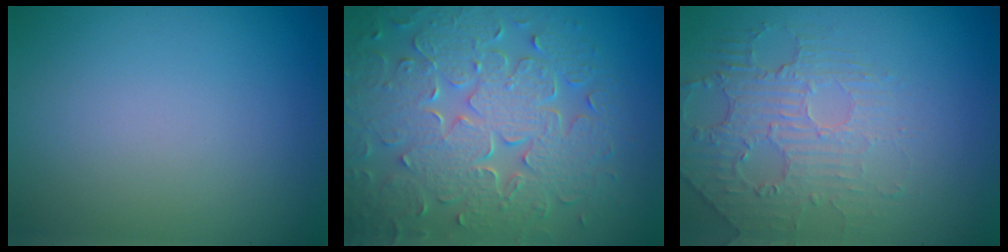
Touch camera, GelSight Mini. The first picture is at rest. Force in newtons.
{"total": 9.0, "press": 6.5, "slide": 6.3}
{"total": 2.5, "press": 1.9, "slide": 1.6}